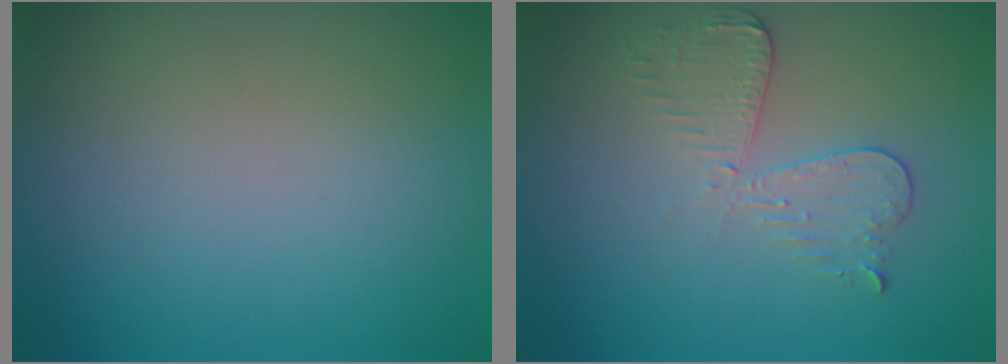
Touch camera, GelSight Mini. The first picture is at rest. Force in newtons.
{"total": 3.0, "press": 2.7, "slide": 1.2}